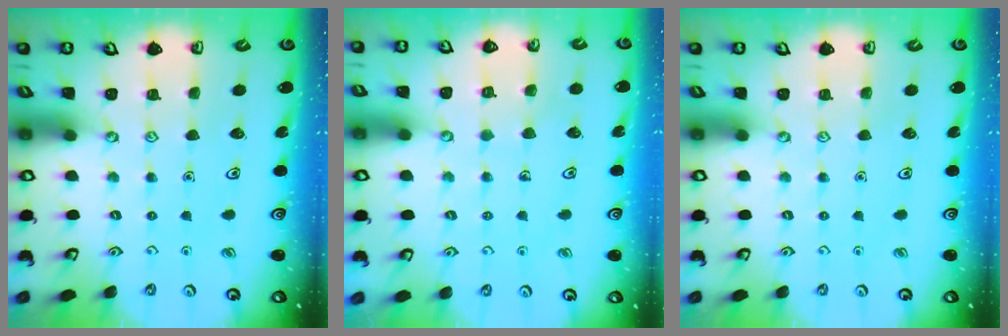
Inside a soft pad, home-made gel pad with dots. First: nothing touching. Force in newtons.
{"total": 5.3, "press": 5.3, "slide": 0.4}
{"total": 0.0}